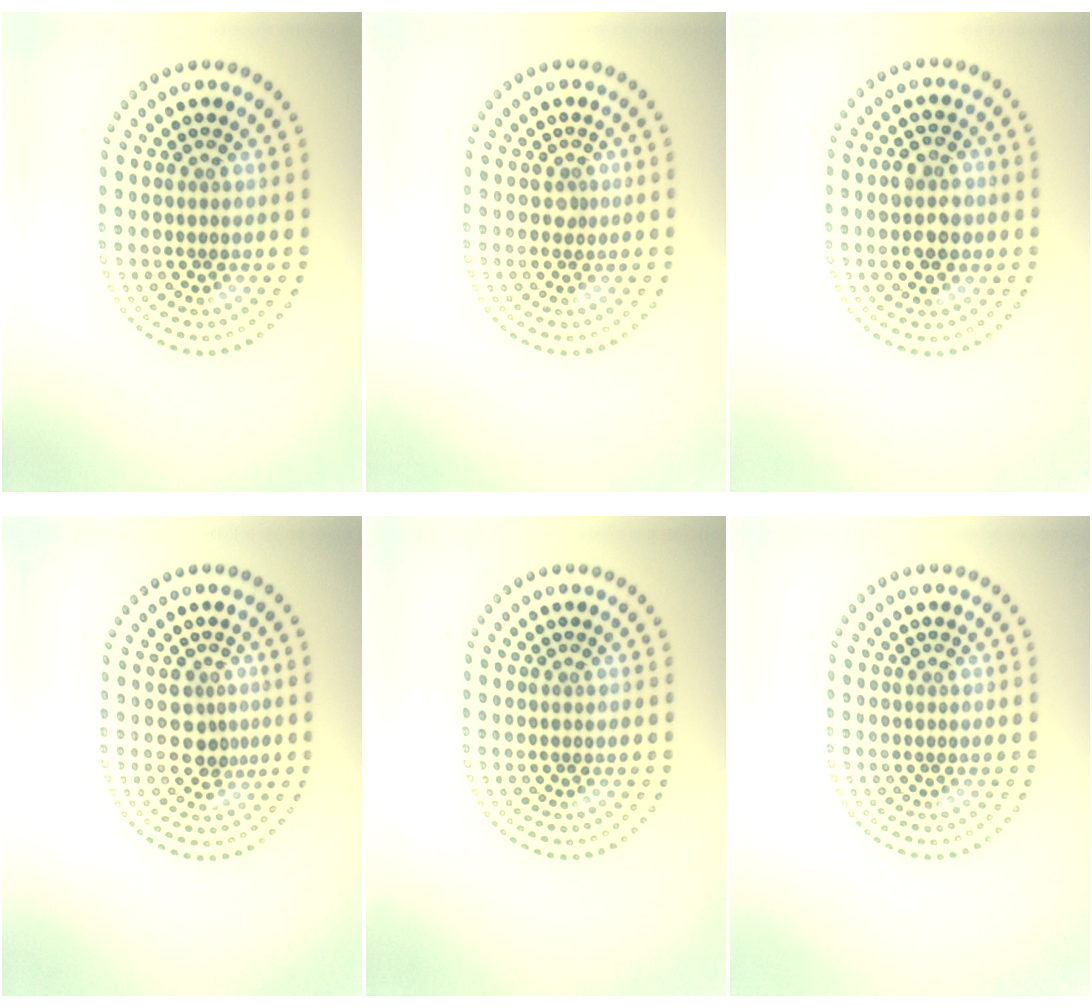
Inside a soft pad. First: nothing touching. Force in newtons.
{"total": 0.8, "press": 0.5, "slide": 0.6}
{"total": 3.8, "press": 3.8, "slide": 0.2}
{"total": 2.3, "press": 1.8, "slide": 1.5}
{"total": 0.0}
{"total": 0.0}